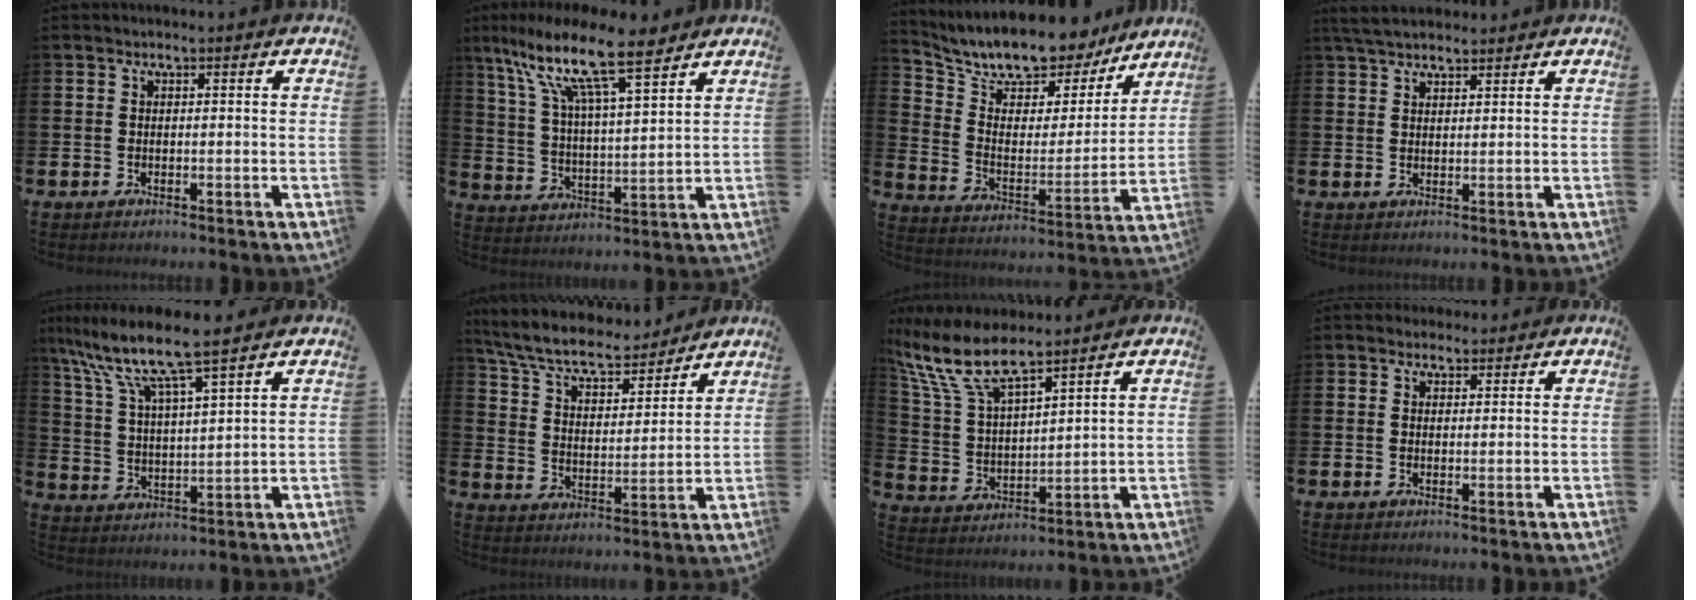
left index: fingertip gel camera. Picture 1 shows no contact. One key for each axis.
{"total": 12.7, "fx": 9.7, "fy": 2.8, "fz": 7.6, "tx": -0.169, "ty": -0.049, "tz": 0.164}
{"total": 11.9, "fx": 10.9, "fy": 3.7, "fz": 2.9, "tx": -0.095, "ty": -0.085, "tz": 0.190}
{"total": 4.0, "fx": 3.7, "fy": 1.0, "fz": 1.2, "tx": -0.031, "ty": -0.010, "tz": 0.068}
{"total": 8.5, "fx": 7.3, "fy": 0.5, "fz": 4.3, "tx": -0.118, "ty": -0.040, "tz": 0.122}
{"total": 8.3, "fx": 7.5, "fy": 2.0, "fz": 2.8, "tx": -0.091, "ty": -0.049, "tz": 0.131}
{"total": 9.9, "fx": 8.2, "fy": 2.6, "fz": 4.8, "tx": -0.128, "ty": -0.031, "tz": 0.147}
{"total": 2.5, "fx": 2.3, "fy": 1.0, "fz": 0.0, "tx": 0.015, "ty": -0.010, "tz": 0.039}